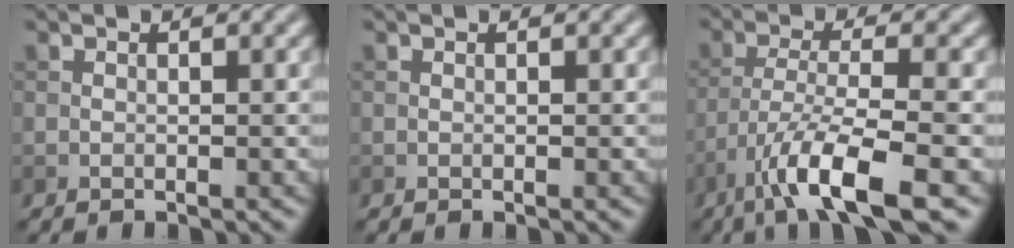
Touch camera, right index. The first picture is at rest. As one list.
[{"total": 0.0}, {"total": 7.5, "force": [-4.5, 1.3, 5.8], "torque": [-0.098, 0.000, -0.087]}]